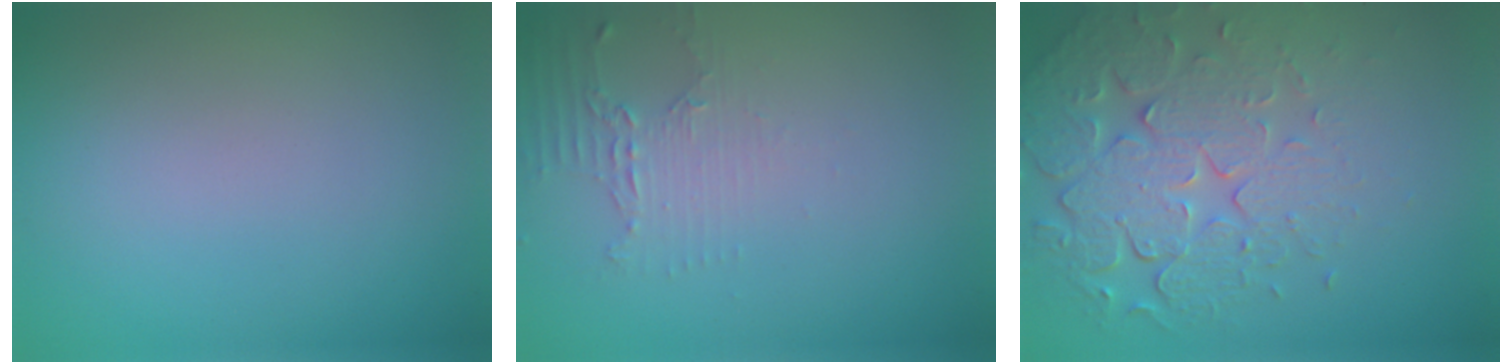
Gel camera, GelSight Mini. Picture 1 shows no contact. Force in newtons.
{"total": 2.0, "press": 1.5, "slide": 1.3}
{"total": 7.4, "press": 5.4, "slide": 5.1}